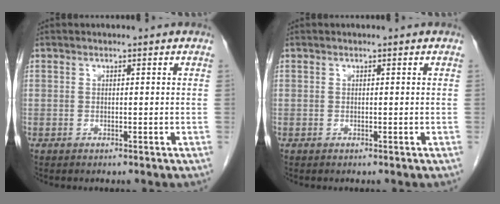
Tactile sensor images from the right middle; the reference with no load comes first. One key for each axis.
{"total": 0.0}